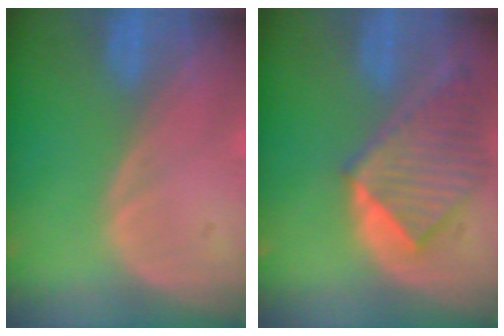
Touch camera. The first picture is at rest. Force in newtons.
{"total": 8.3, "press": 7.6, "slide": 3.4}